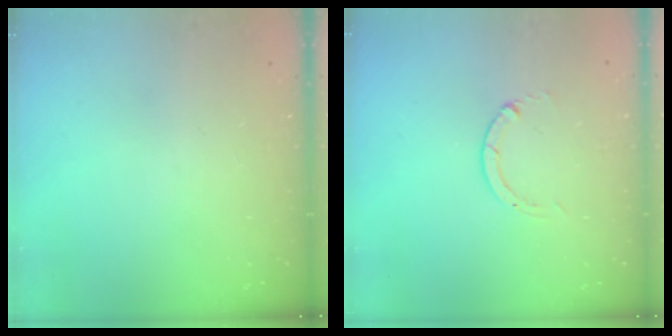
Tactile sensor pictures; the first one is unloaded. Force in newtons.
{"total": 0.0}